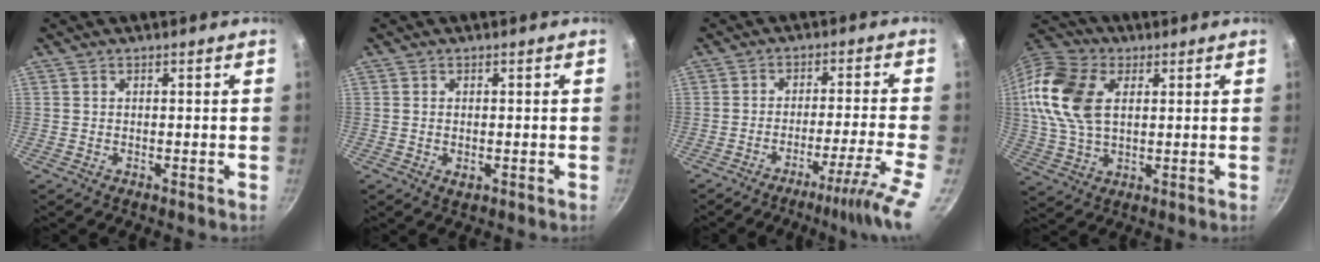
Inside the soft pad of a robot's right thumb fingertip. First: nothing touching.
{"total": 1.7, "force": [-0.3, 1.0, 1.3], "torque": [-0.022, -0.003, -0.002]}
{"total": 10.0, "force": [-6.2, -1.2, 7.7], "torque": [-0.114, 0.033, -0.092]}
{"total": 16.2, "force": [3.6, 10.5, 11.8], "torque": [-0.228, 0.009, 0.060]}